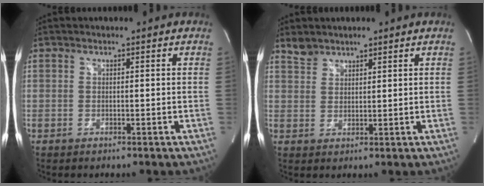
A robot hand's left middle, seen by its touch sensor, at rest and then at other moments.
{"total": 2.9, "force": [2.6, 1.2, 0.4], "torque": [-0.008, 0.009, 0.048]}